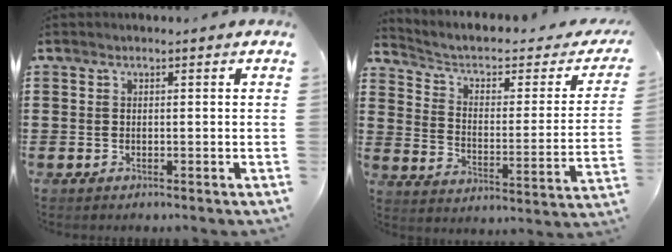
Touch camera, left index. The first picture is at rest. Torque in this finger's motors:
{"motor_torque": [1.20, -0.94, 0.26, 0.04]}